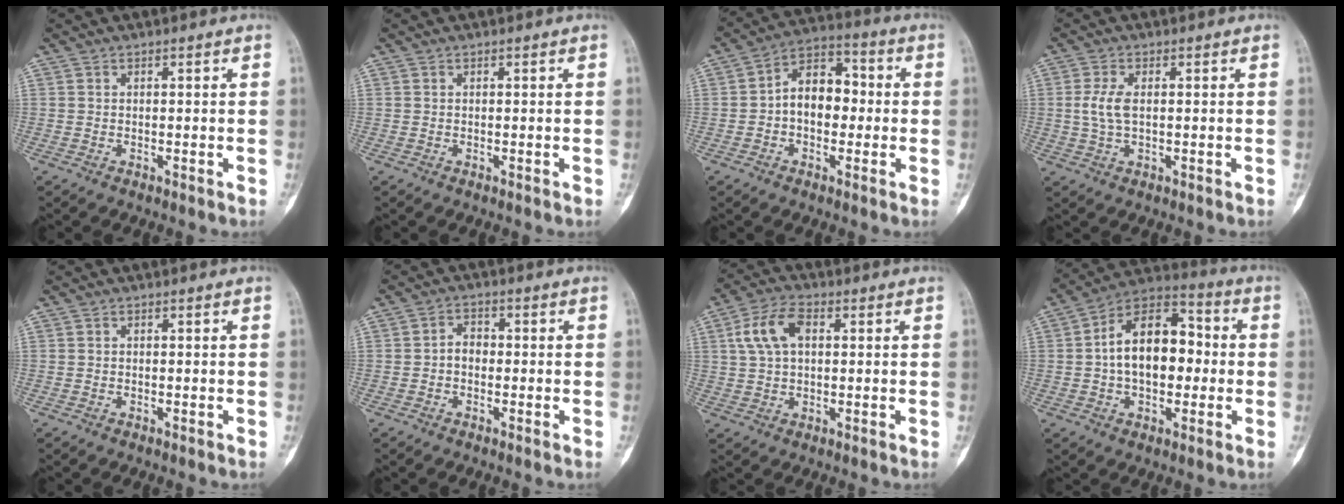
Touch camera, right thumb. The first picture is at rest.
{"total": 0.0}
{"total": 10.3, "force": [-0.5, 7.0, 7.6], "torque": [-0.088, 0.035, -0.023]}
{"total": 4.3, "force": [0.3, 2.1, 3.8], "torque": [-0.084, 0.004, 0.004]}
{"total": 0.0}
{"total": 3.1, "force": [-0.6, 2.3, 1.9], "torque": [-0.015, 0.016, -0.021]}
{"total": 8.4, "force": [2.1, 4.9, 6.5], "torque": [-0.127, 0.016, 0.038]}
{"total": 15.9, "force": [0.1, 9.9, 12.5], "torque": [-0.171, 0.040, -0.010]}